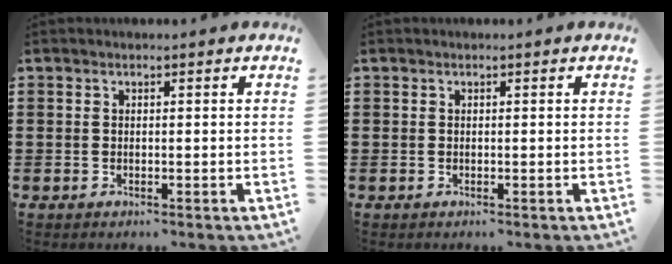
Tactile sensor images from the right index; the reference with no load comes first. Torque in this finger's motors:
{"motor_torque": [-0.06, 0.06, -0.01, 0.00]}